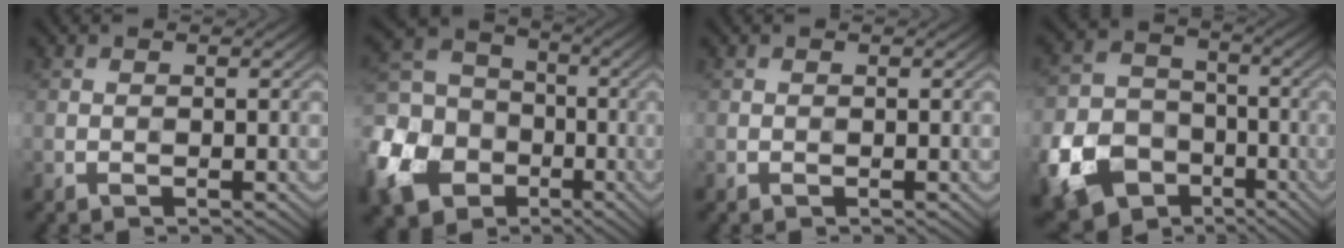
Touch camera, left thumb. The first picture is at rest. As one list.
[{"total": 14.1, "force": [-5.8, 10.9, 6.7], "torque": [-0.234, -0.043, -0.112]}, {"total": 0.0}, {"total": 11.5, "force": [-5.2, 8.6, 5.6], "torque": [-0.148, -0.039, -0.098]}]